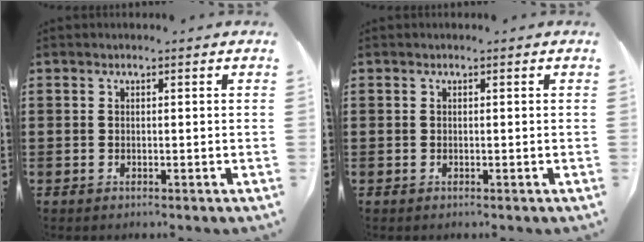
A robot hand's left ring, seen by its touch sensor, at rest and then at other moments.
{"total": 0.0}